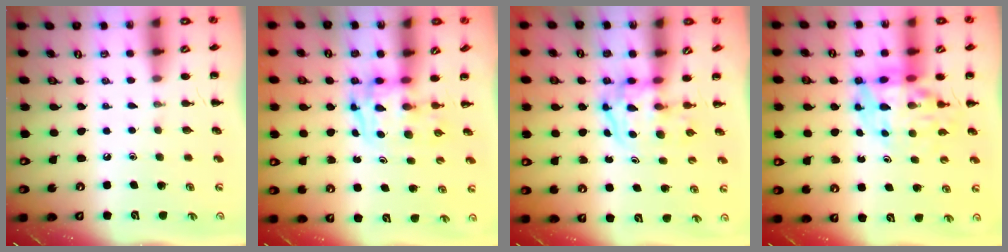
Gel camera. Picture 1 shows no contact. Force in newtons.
{"total": 3.4, "press": 3.4, "slide": 0.6}
{"total": 3.7, "press": 3.7, "slide": 0.6}
{"total": 12.3, "press": 11.9, "slide": 3.2}